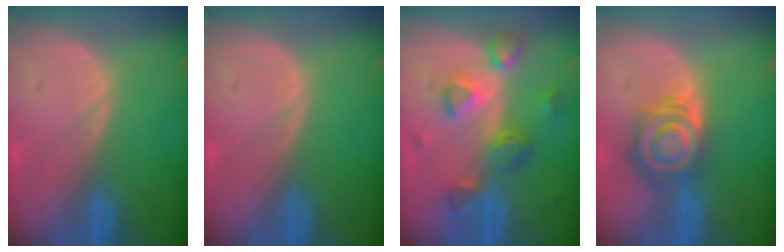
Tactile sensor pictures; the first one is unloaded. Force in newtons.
{"total": 0.0}
{"total": 7.9, "press": 7.1, "slide": 3.5}
{"total": 8.0, "press": 7.1, "slide": 3.6}